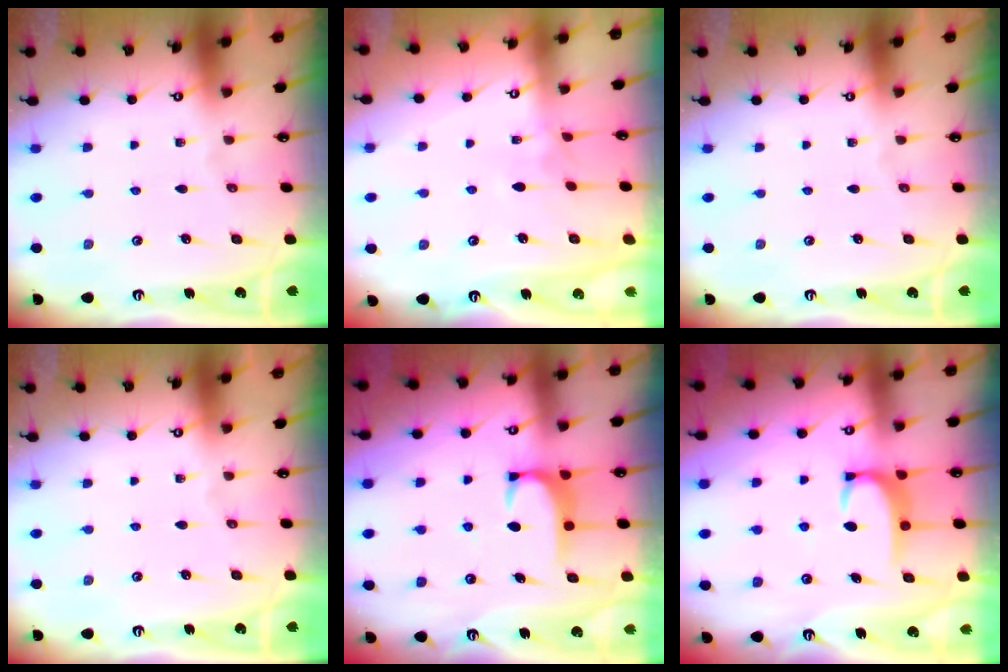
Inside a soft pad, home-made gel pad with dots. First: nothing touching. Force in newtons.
{"total": 2.4, "press": 2.4, "slide": 0.3}
{"total": 0.0}
{"total": 0.0}
{"total": 2.0, "press": 1.9, "slide": 0.5}
{"total": 3.9, "press": 3.8, "slide": 0.5}